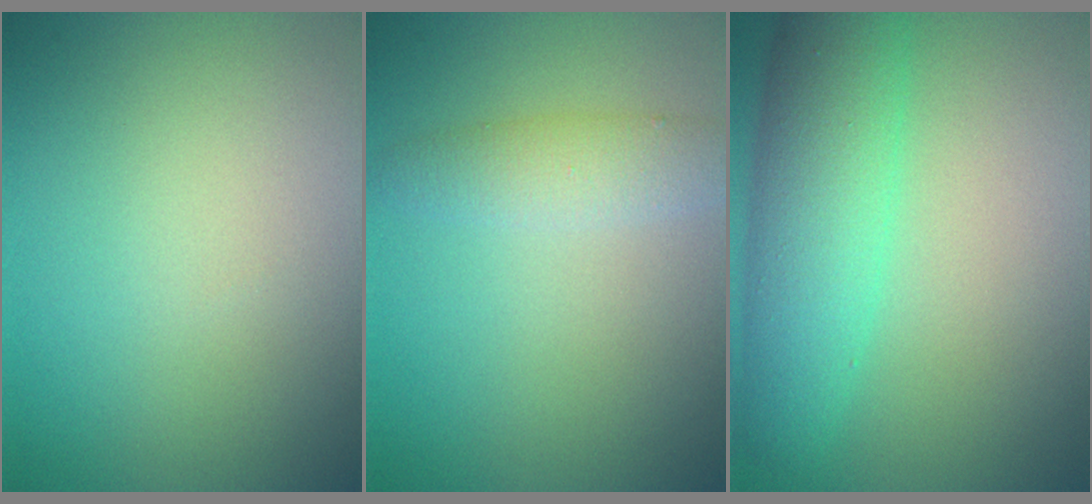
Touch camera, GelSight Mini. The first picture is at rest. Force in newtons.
{"total": 2.4, "press": 2.4, "slide": 0.2}
{"total": 6.0, "press": 6.0, "slide": 0.2}